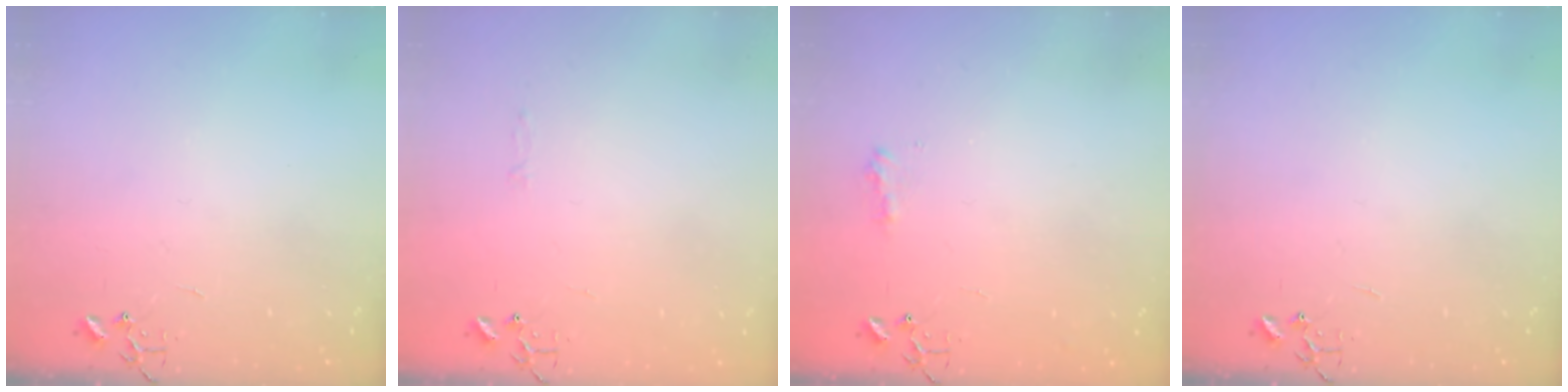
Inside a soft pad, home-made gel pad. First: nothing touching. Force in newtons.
{"total": 2.8, "press": 2.8, "slide": 0.4}
{"total": 7.8, "press": 7.8, "slide": 0.3}
{"total": 0.0}